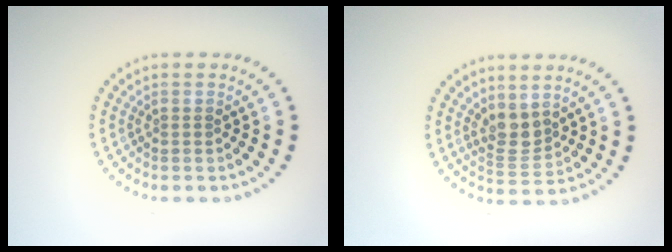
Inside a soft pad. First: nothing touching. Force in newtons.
{"total": 2.7, "press": 2.2, "slide": 1.6}